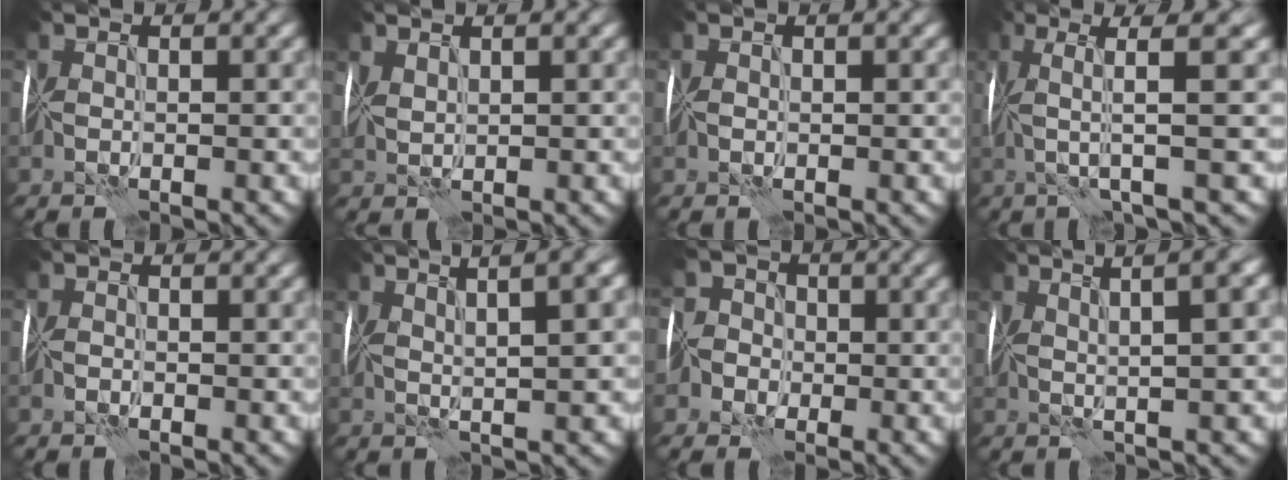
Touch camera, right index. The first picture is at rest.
{"total": 1.4, "force": [1.2, 0.4, 0.7], "torque": [-0.022, 0.006, 0.028]}
{"total": 0.5, "force": [0.1, 0.4, 0.2], "torque": [-0.006, 0.002, 0.004]}
{"total": 5.2, "force": [1.3, 0.2, 5.0], "torque": [-0.100, 0.013, 0.021]}
{"total": 0.6, "force": [-0.6, -0.1, 0.1], "torque": [-0.004, -0.001, -0.015]}
{"total": 7.4, "force": [3.8, 2.1, 6.1], "torque": [-0.054, 0.042, 0.027]}
{"total": 5.6, "force": [-1.8, 5.0, 1.8], "torque": [-0.020, 0.015, -0.071]}
{"total": 8.1, "force": [3.7, 2.7, 6.7], "torque": [-0.059, 0.050, 0.028]}